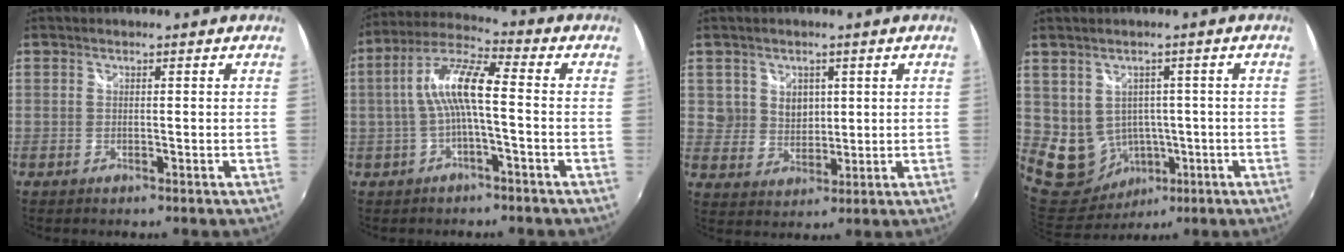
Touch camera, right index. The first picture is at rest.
{"total": 9.1, "force": [-1.0, 1.5, 9.0], "torque": [-0.188, 0.019, -0.017]}
{"total": 5.7, "force": [1.9, 5.2, 1.4], "torque": [-0.022, 0.006, 0.040]}
{"total": 10.0, "force": [-0.9, 9.2, 3.6], "torque": [-0.097, 0.001, 0.017]}